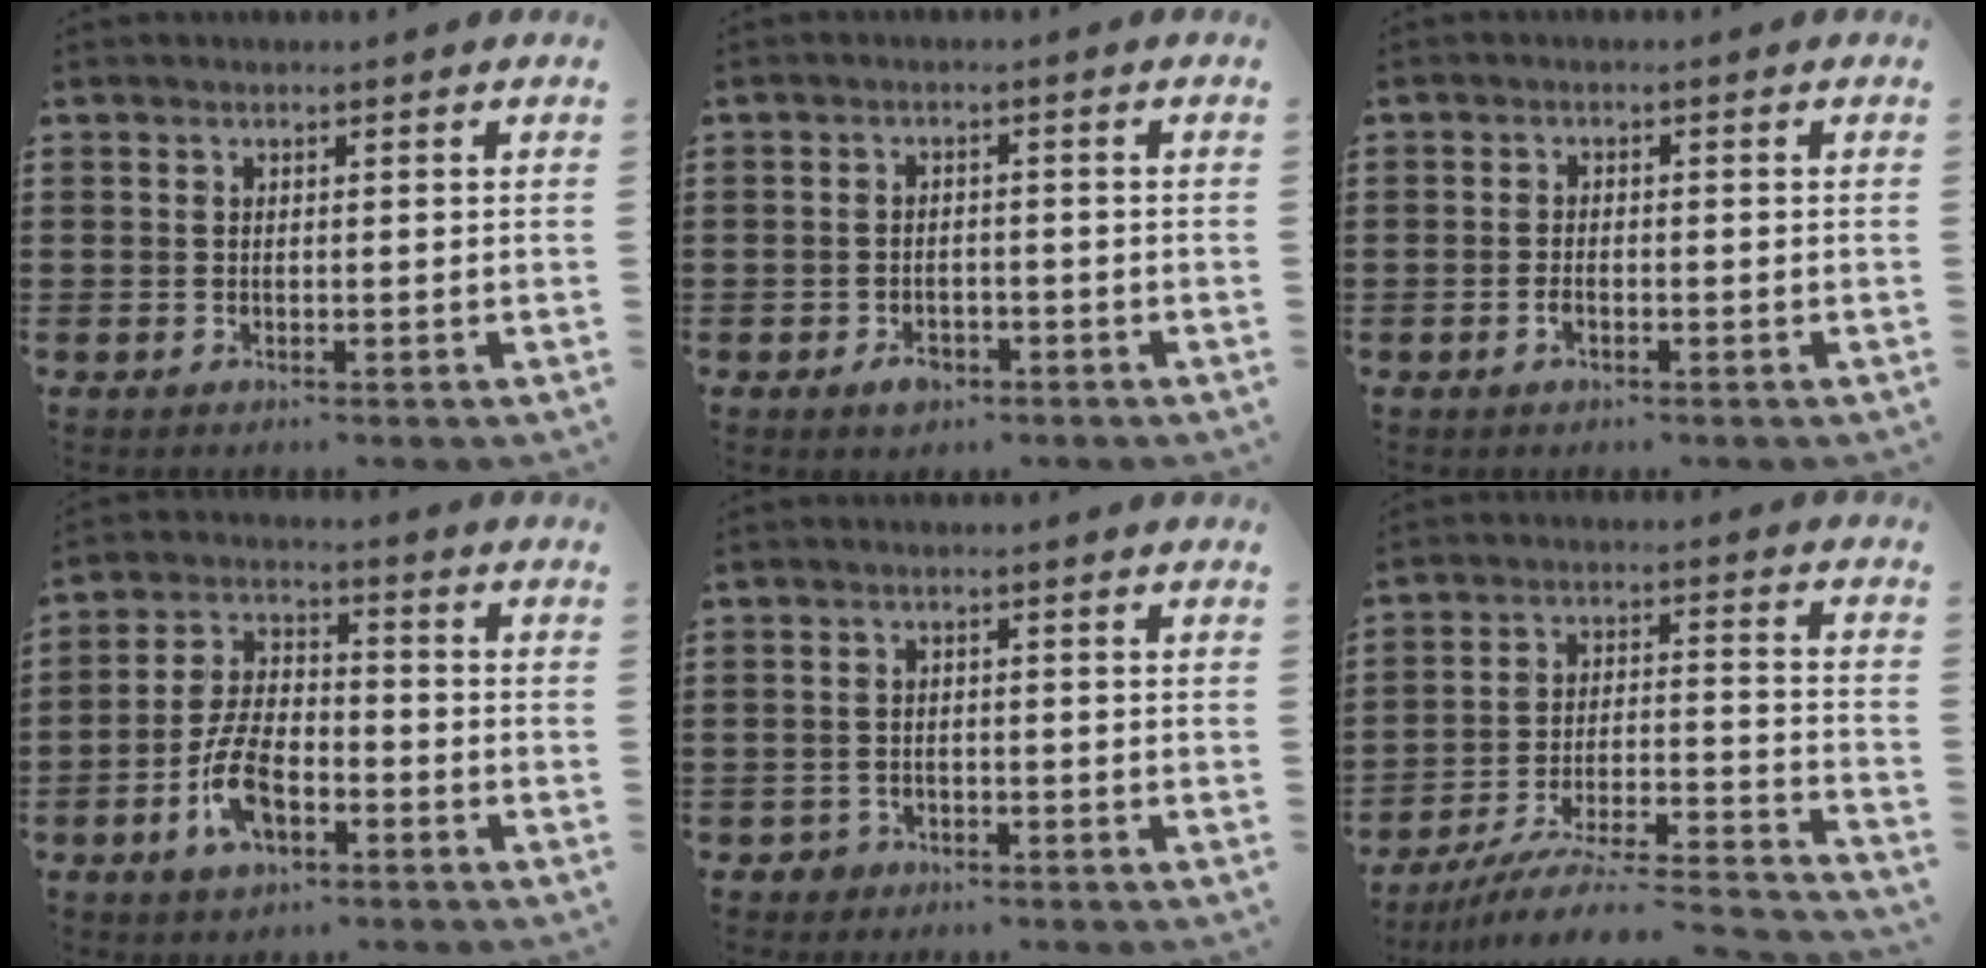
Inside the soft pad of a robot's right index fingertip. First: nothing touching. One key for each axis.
{"total": 2.3, "fx": -1.6, "fy": 1.4, "fz": 0.9, "tx": -0.019, "ty": 0.000, "tz": -0.032}
{"total": 1.4, "fx": -0.7, "fy": 0.6, "fz": 1.0, "tx": -0.021, "ty": -0.002, "tz": -0.013}
{"total": 8.4, "fx": -3.2, "fy": 4.3, "fz": 6.4, "tx": -0.148, "ty": 0.005, "tz": -0.065}
{"total": 1.4, "fx": -1.1, "fy": 0.8, "fz": 0.1, "tx": -0.007, "ty": 0.000, "tz": -0.025}
{"total": 6.4, "fx": -5.5, "fy": 0.4, "fz": 3.2, "tx": -0.055, "ty": -0.012, "tz": -0.112}